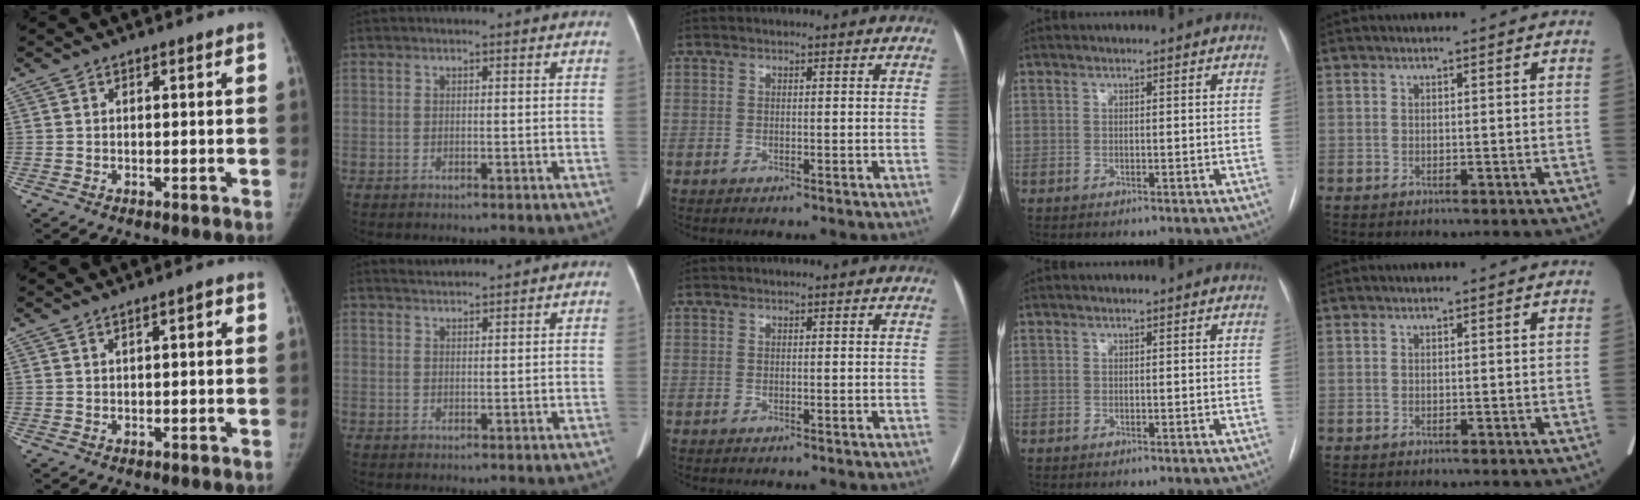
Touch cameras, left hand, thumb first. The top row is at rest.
{"thumb": {"total": 1.5, "force": [0.5, 0.4, 1.4], "torque": [-0.021, 0.002, 0.007]}, "index": {"total": 2.1, "force": [2.1, -0.2, -0.1], "torque": [-0.003, 0.015, 0.045]}}